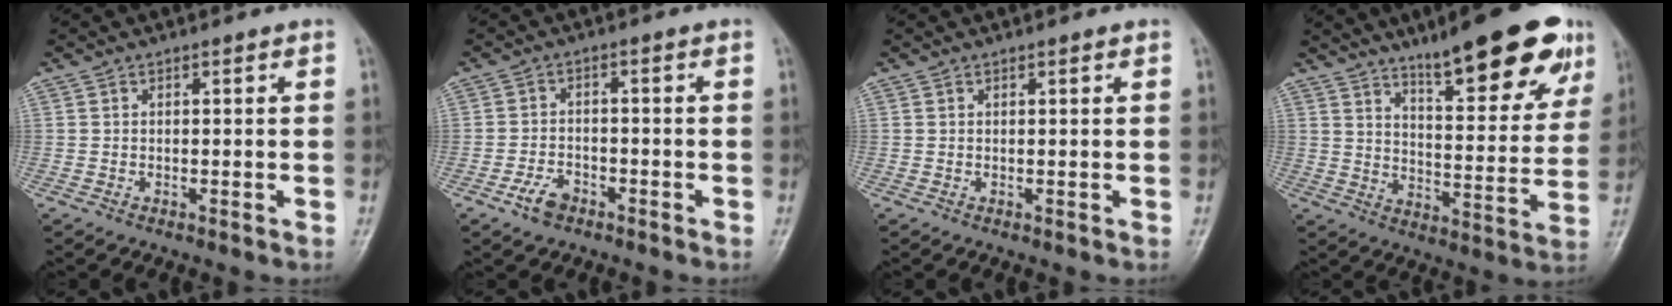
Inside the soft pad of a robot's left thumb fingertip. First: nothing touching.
{"total": 4.1, "force": [-2.6, 2.4, 2.1], "torque": [-0.035, 0.016, -0.046]}
{"total": 0.6, "force": [0.3, 0.1, 0.4], "torque": [-0.007, 0.000, 0.003]}
{"total": 19.7, "force": [12.9, 4.8, 14.1], "torque": [-0.159, -0.057, 0.190]}